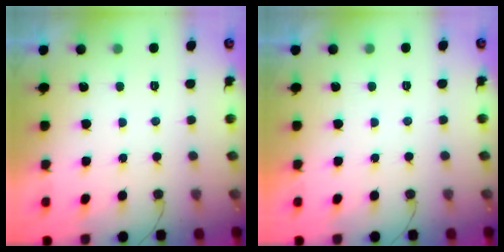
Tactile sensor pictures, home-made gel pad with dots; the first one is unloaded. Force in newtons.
{"total": 1.9, "press": 1.9, "slide": 0.0}